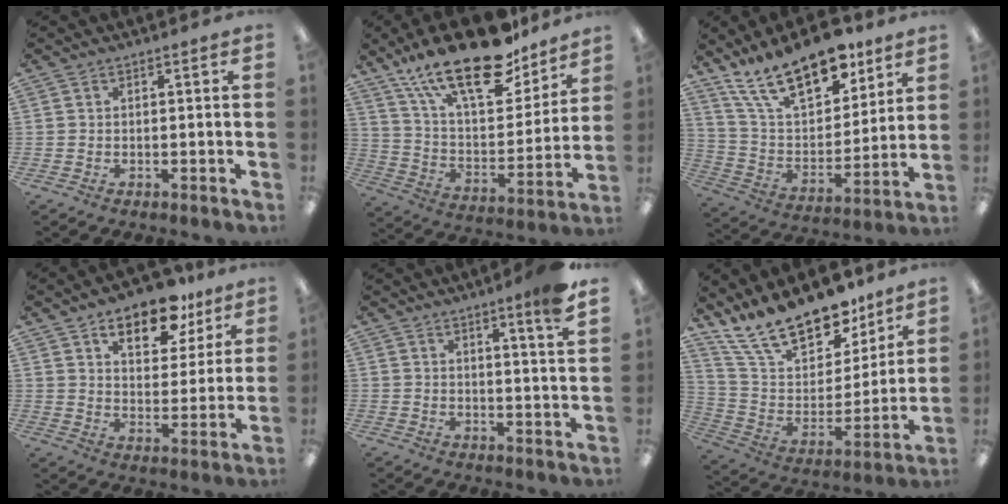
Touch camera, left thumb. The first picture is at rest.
{"total": 24.6, "force": [17.6, 8.9, 14.6], "torque": [-0.256, -0.110, 0.302]}
{"total": 21.3, "force": [15.0, 9.1, 11.9], "torque": [-0.223, -0.085, 0.266]}
{"total": 13.7, "force": [9.4, 6.3, 7.7], "torque": [-0.105, -0.048, 0.160]}
{"total": 6.5, "force": [4.8, 0.0, 4.5], "torque": [-0.066, -0.029, 0.074]}
{"total": 21.2, "force": [16.6, 9.0, 9.5], "torque": [-0.182, -0.114, 0.302]}